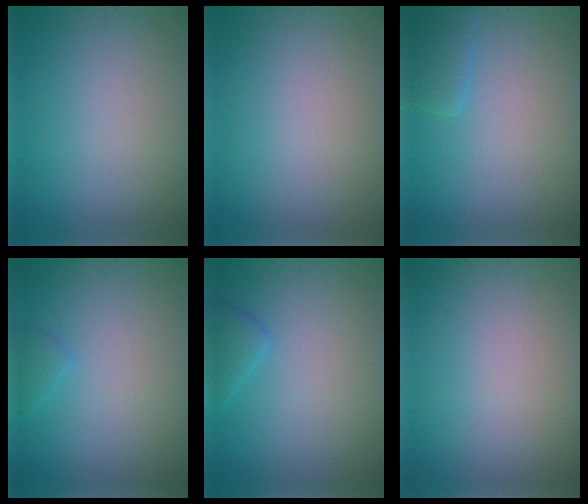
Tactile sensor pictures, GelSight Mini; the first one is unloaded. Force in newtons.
{"total": 0.0}
{"total": 1.9, "press": 1.8, "slide": 0.3}
{"total": 1.0, "press": 1.0, "slide": 0.2}
{"total": 1.7, "press": 1.7, "slide": 0.1}
{"total": 0.0}